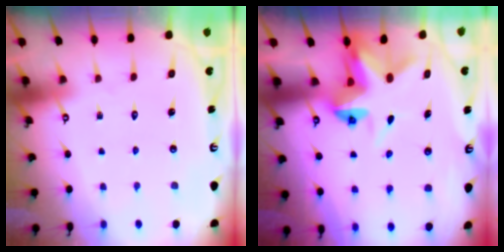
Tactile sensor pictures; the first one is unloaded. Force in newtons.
{"total": 4.1, "press": 4.1, "slide": 0.2}